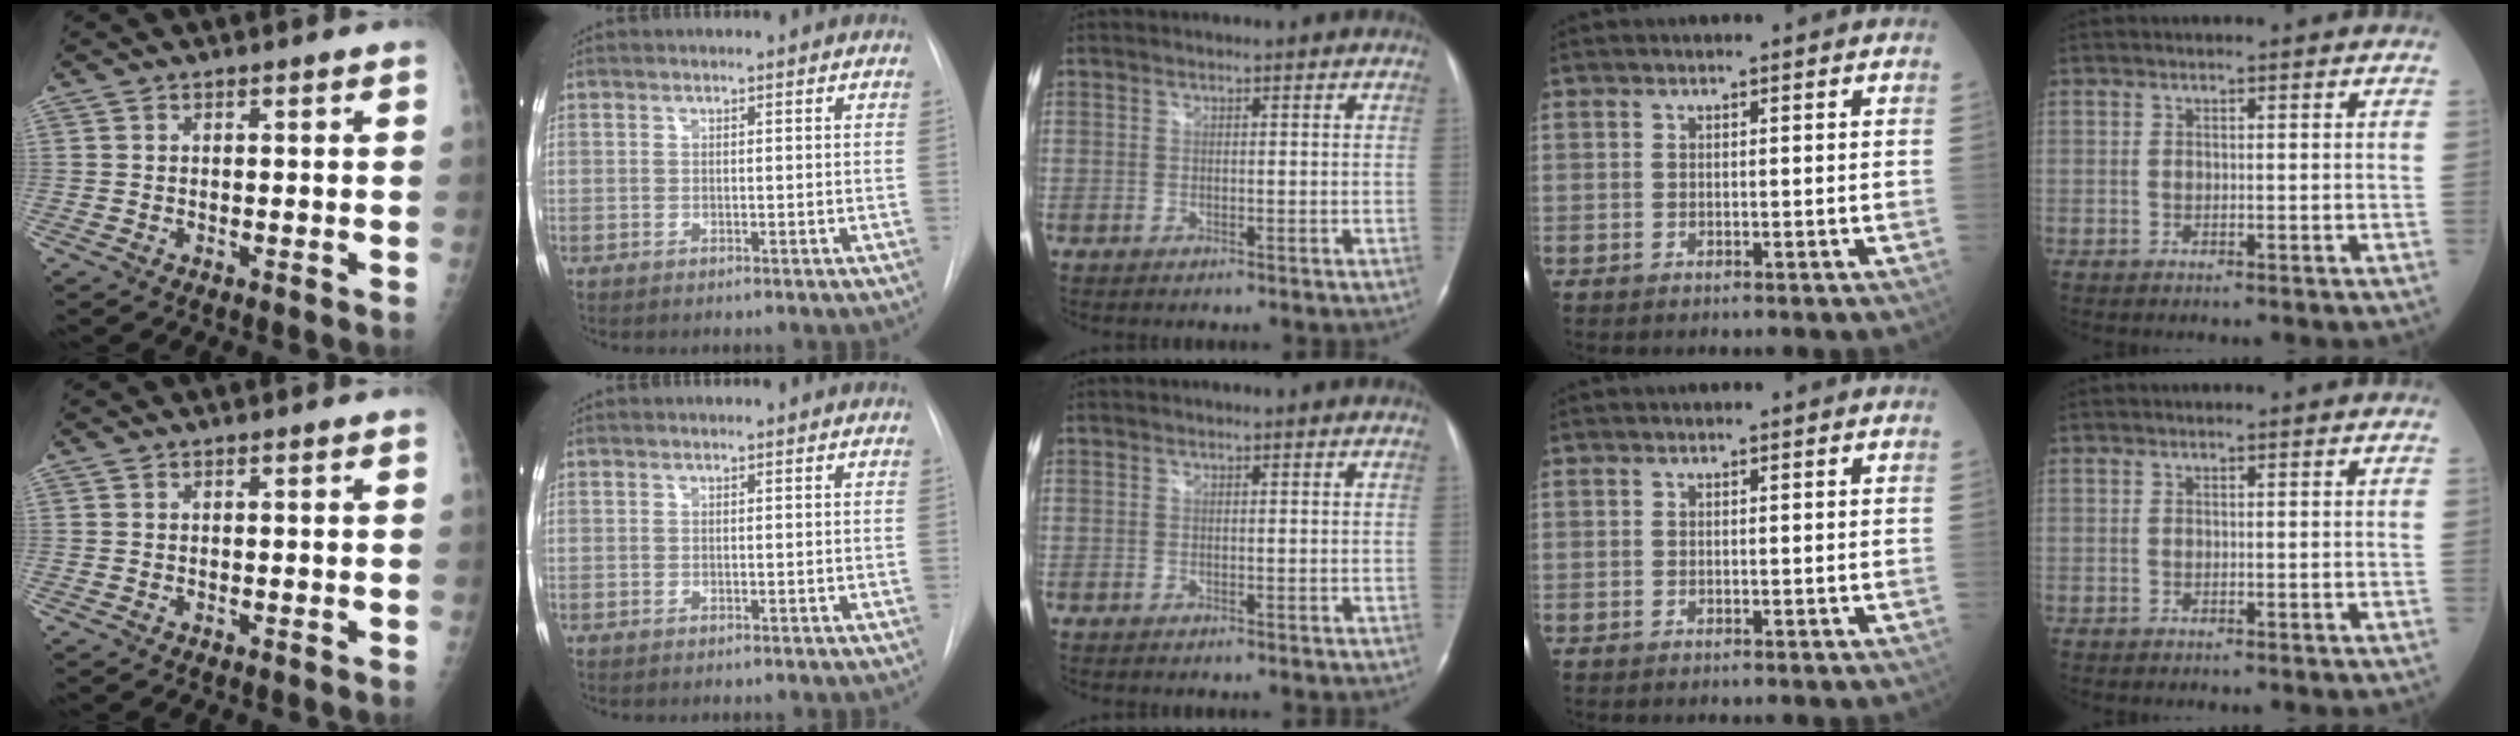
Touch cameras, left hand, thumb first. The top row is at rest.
{}